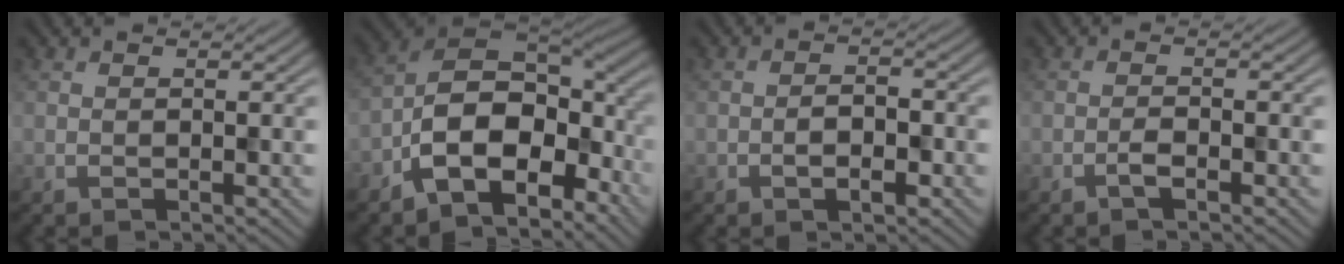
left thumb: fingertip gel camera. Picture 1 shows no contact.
{"total": 12.7, "force": [-5.1, 7.2, 9.2], "torque": [-0.162, -0.009, -0.107]}
{"total": 2.8, "force": [-1.2, 1.5, 2.1], "torque": [-0.032, 0.004, -0.026]}
{"total": 1.4, "force": [-0.9, 0.4, 1.0], "torque": [-0.022, 0.005, -0.022]}